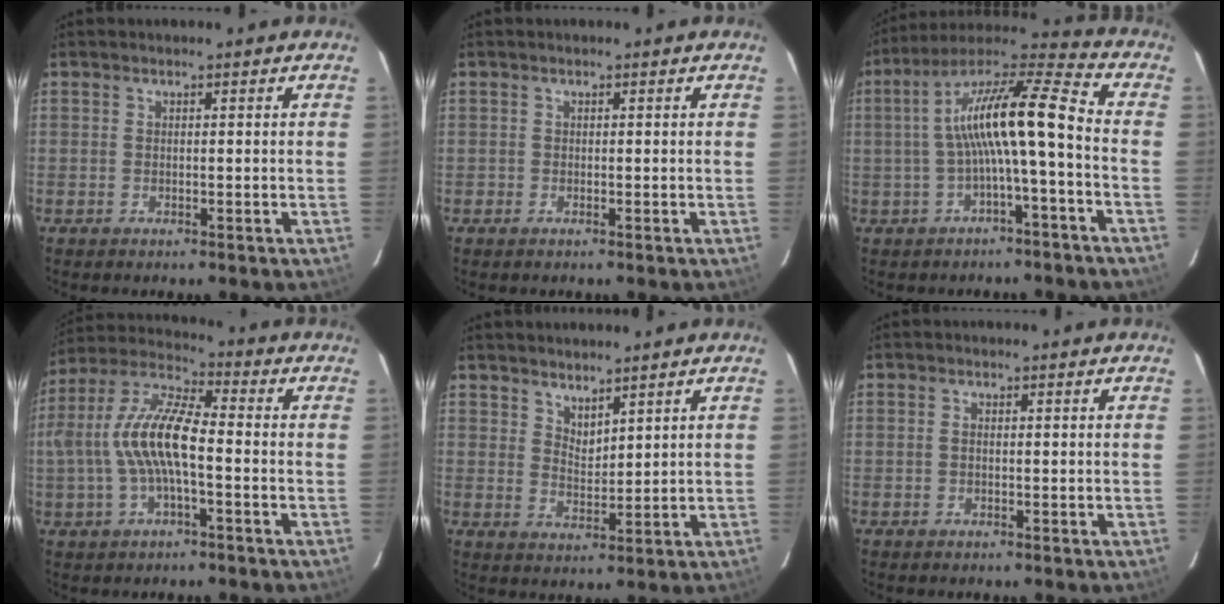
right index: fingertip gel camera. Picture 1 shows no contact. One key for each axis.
{"total": 0.9, "fx": -0.4, "fy": 0.4, "fz": -0.6, "tx": 0.010, "ty": 0.001, "tz": -0.008}
{"total": 13.6, "fx": -1.8, "fy": 1.2, "fz": 13.4, "tx": -0.251, "ty": 0.026, "tz": -0.034}
{"total": 13.1, "fx": -1.5, "fy": 4.2, "fz": 12.4, "tx": -0.249, "ty": 0.012, "tz": -0.030}
{"total": 3.6, "fx": 3.3, "fy": 1.1, "fz": 0.9, "tx": -0.011, "ty": -0.004, "tz": 0.060}
{"total": 0.6, "fx": 0.0, "fy": 0.4, "fz": 0.5, "tx": -0.010, "ty": 0.002, "tz": -0.001}